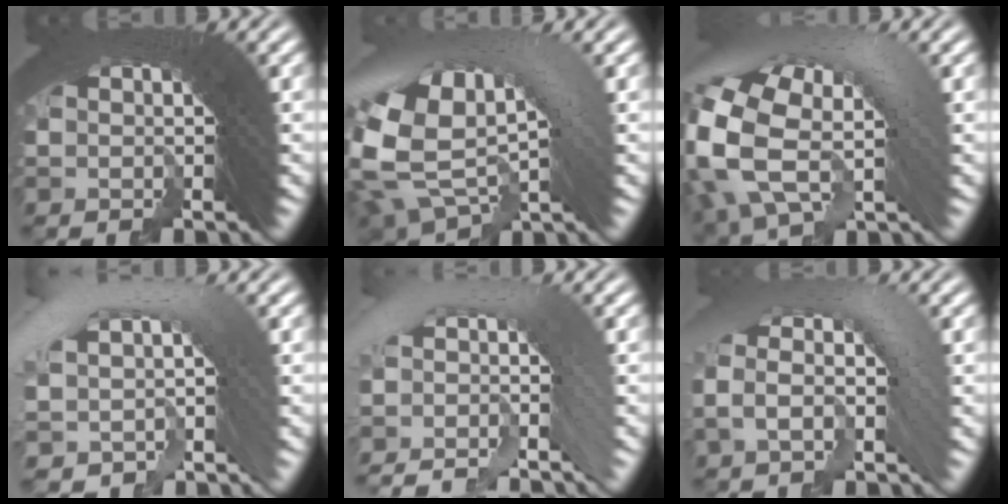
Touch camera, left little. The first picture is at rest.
{"total": 8.8, "force": [0.3, 6.4, 5.9], "torque": [-0.129, -0.010, 0.018]}
{"total": 9.0, "force": [0.7, 6.1, 6.5], "torque": [-0.141, 0.000, 0.014]}
{"total": 2.8, "force": [0.0, 1.4, 2.4], "torque": [-0.046, 0.018, 0.009]}
{"total": 3.5, "force": [-1.5, 1.4, 2.8], "torque": [-0.025, 0.022, -0.031]}
{"total": 3.2, "force": [0.0, 1.8, 2.7], "torque": [-0.034, 0.019, -0.007]}